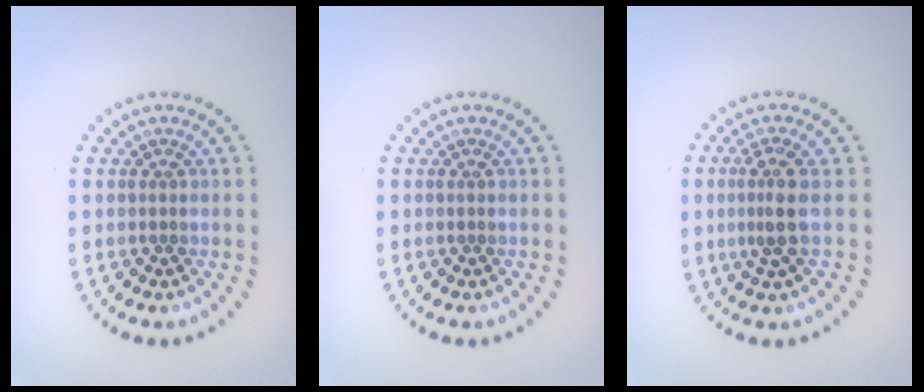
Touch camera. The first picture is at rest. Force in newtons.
{"total": 0.0}
{"total": 2.6, "press": 2.0, "slide": 1.6}